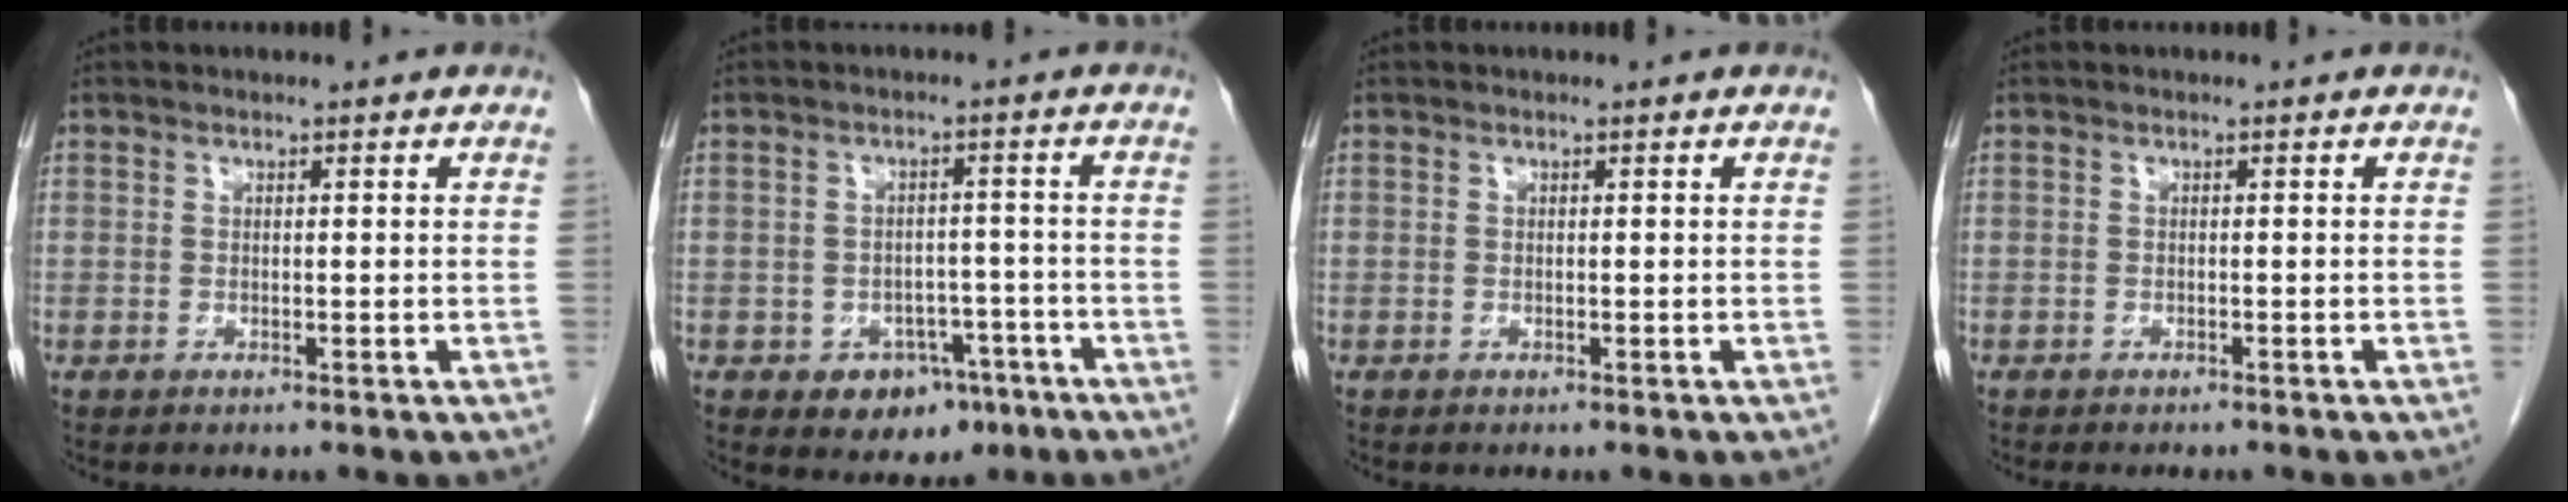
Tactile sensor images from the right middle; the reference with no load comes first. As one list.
[{"total": 6.5, "force": [-3.5, 4.7, 2.8], "torque": [-0.032, 0.009, -0.039]}, {"total": 0.0}, {"total": 3.6, "force": [-3.1, 1.0, 1.5], "torque": [-0.019, -0.006, -0.035]}]